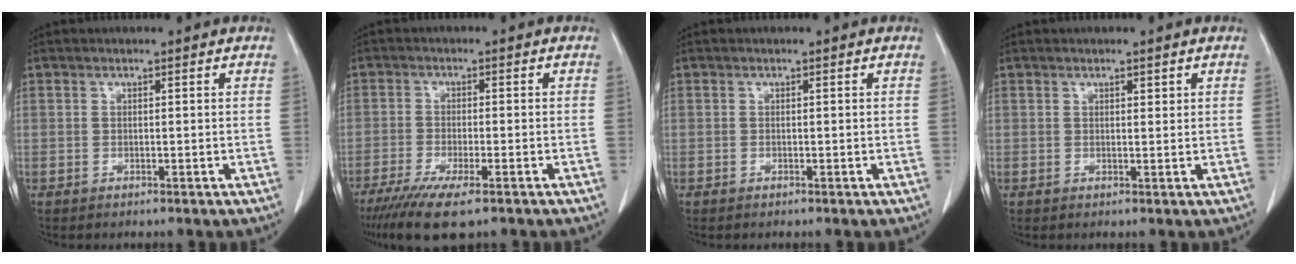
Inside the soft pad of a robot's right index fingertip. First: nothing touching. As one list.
[{"total": 8.6, "force": [-6.0, 1.0, 6.1], "torque": [-0.104, -0.022, -0.094]}, {"total": 0.0}, {"total": 0.9, "force": [0.6, 0.1, 0.6], "torque": [-0.011, -0.003, 0.010]}]